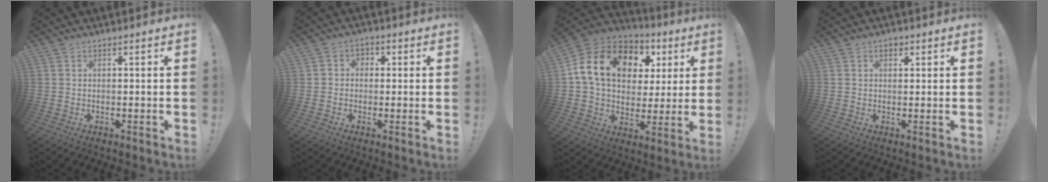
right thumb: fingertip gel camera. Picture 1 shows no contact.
{"total": 2.9, "force": [-1.0, 2.5, 1.1], "torque": [-0.010, 0.007, -0.019]}
{"total": 18.1, "force": [6.9, 12.3, 11.4], "torque": [-0.185, -0.017, 0.132]}
{"total": 1.8, "force": [0.8, 1.3, 0.8], "torque": [-0.006, -0.001, 0.013]}